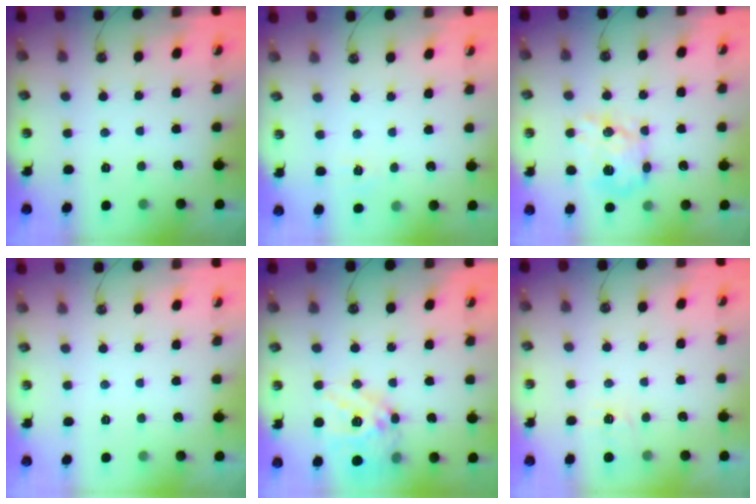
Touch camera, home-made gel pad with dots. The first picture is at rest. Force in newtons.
{"total": 3.9, "press": 3.9, "slide": 0.5}
{"total": 14.5, "press": 14.5, "slide": 0.1}
{"total": 0.0}
{"total": 17.8, "press": 17.7, "slide": 1.7}
{"total": 5.4, "press": 5.4, "slide": 0.6}